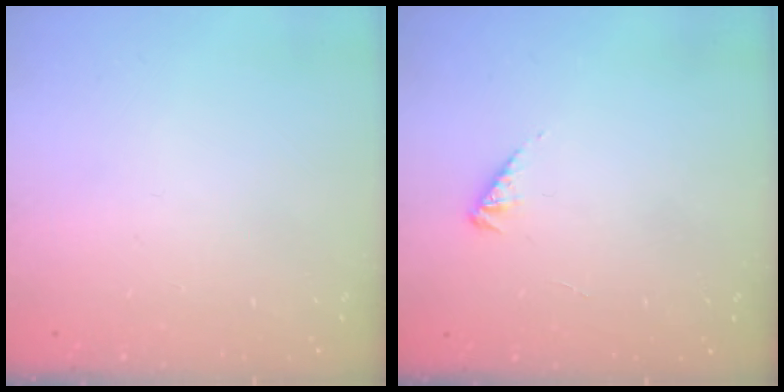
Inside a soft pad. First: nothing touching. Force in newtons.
{"total": 2.3, "press": 2.3, "slide": 0.5}